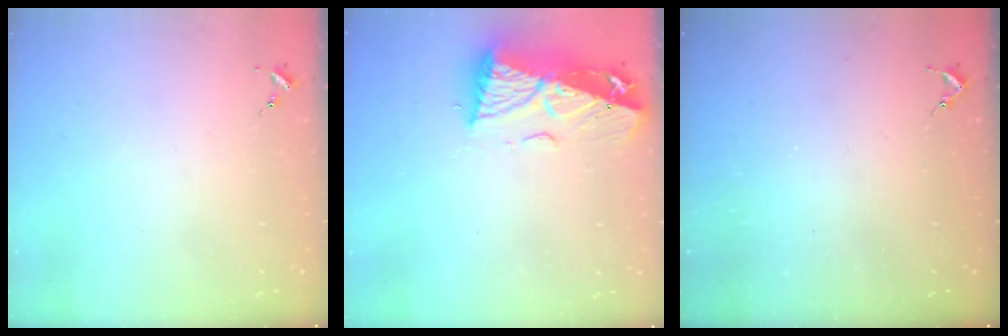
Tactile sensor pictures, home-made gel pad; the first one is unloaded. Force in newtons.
{"total": 11.7, "press": 11.6, "slide": 1.2}
{"total": 3.1, "press": 3.1, "slide": 0.4}